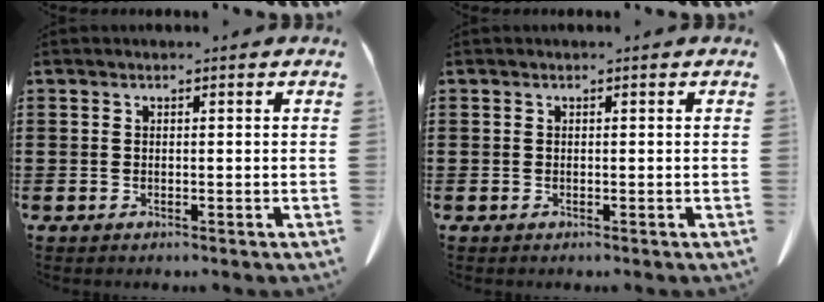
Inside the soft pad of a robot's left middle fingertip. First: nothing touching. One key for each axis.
{"total": 0.0}